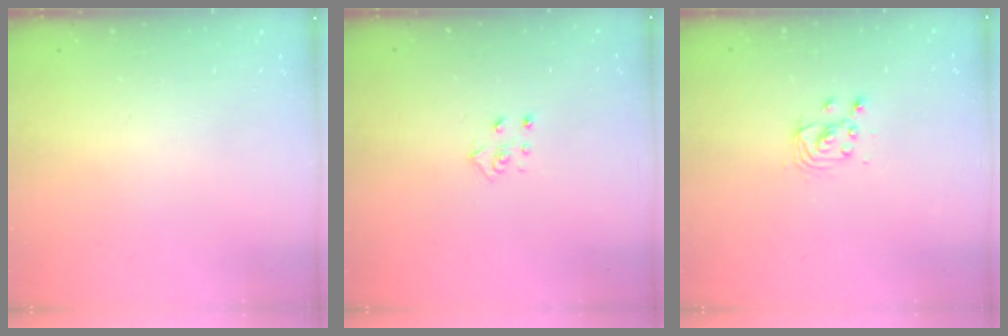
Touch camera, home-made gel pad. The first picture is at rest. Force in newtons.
{"total": 4.6, "press": 4.6, "slide": 0.4}
{"total": 3.3, "press": 3.3, "slide": 0.3}